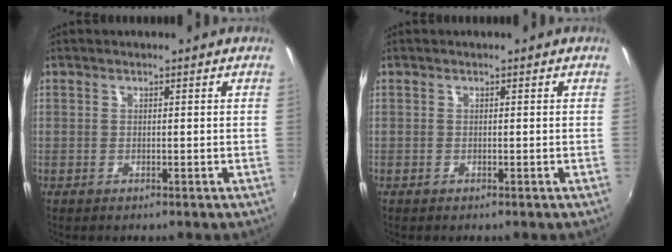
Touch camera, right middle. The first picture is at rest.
{"total": 0.0}